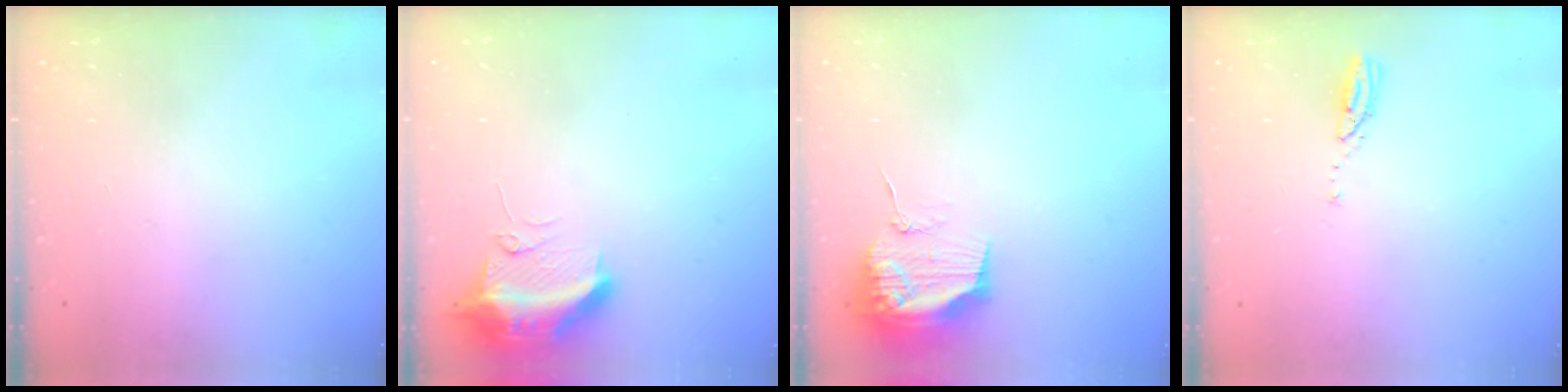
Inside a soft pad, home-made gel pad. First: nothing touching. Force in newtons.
{"total": 12.3, "press": 10.8, "slide": 5.9}
{"total": 15.6, "press": 15.6, "slide": 0.1}
{"total": 3.0, "press": 2.9, "slide": 0.3}